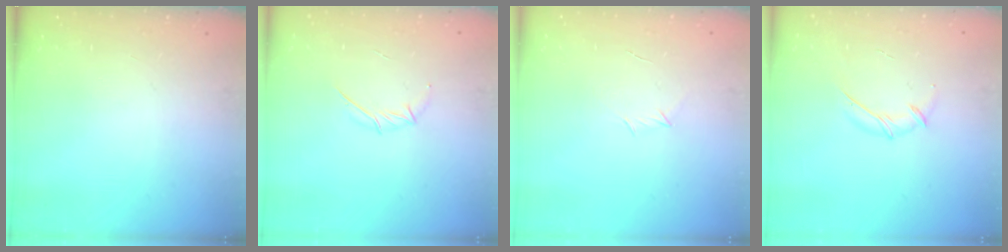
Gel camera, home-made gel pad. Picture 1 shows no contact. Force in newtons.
{"total": 3.9, "press": 3.8, "slide": 0.8}
{"total": 3.2, "press": 3.1, "slide": 0.8}
{"total": 6.1, "press": 6.0, "slide": 1.1}